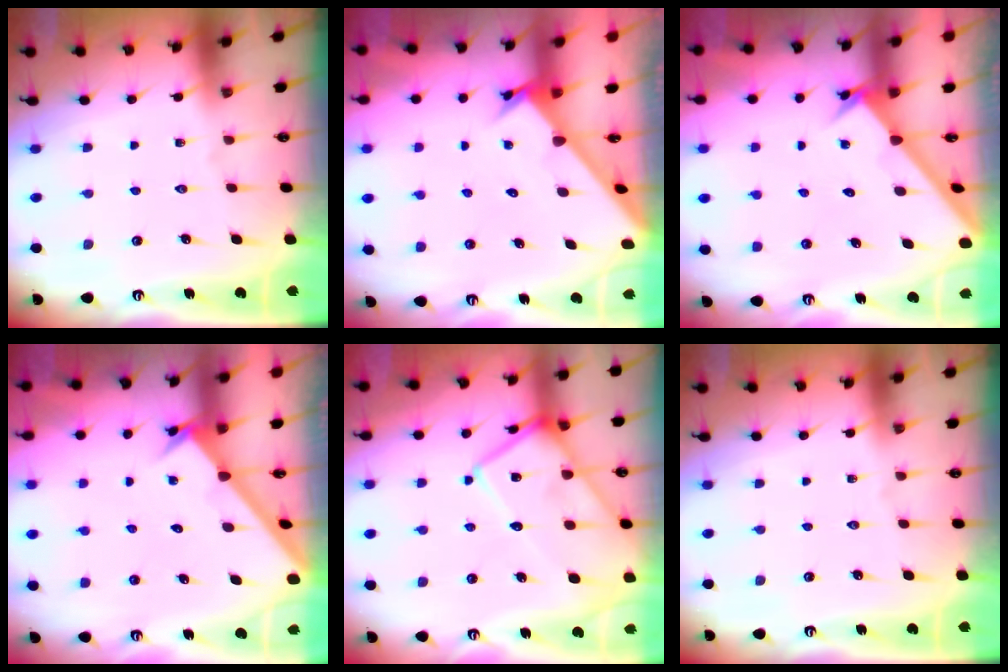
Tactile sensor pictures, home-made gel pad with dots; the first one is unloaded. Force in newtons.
{"total": 2.4, "press": 2.4, "slide": 0.1}
{"total": 2.2, "press": 2.2, "slide": 0.2}
{"total": 1.9, "press": 1.9, "slide": 0.2}
{"total": 17.1, "press": 17.0, "slide": 1.3}
{"total": 0.0}